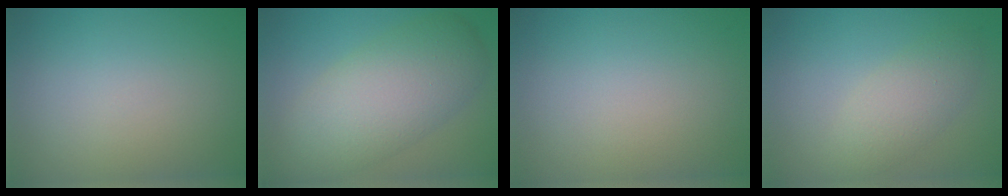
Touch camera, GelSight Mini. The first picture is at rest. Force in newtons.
{"total": 8.1, "press": 8.1, "slide": 0.4}
{"total": 0.0}
{"total": 3.2, "press": 3.2, "slide": 0.3}